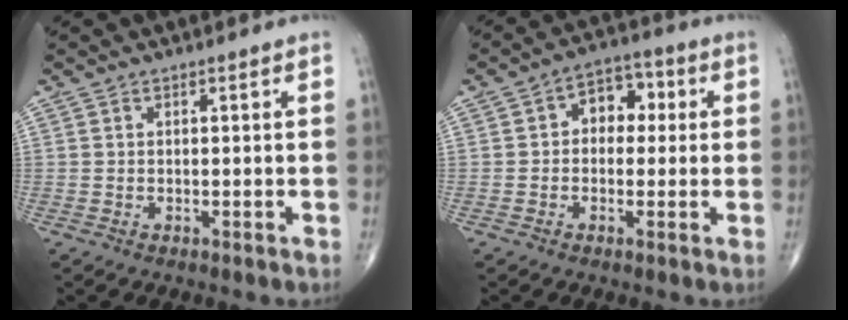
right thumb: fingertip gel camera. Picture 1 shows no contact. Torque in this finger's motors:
{"motor_torque": [0.08, 0.14, -0.06, -0.11, 0.10]}